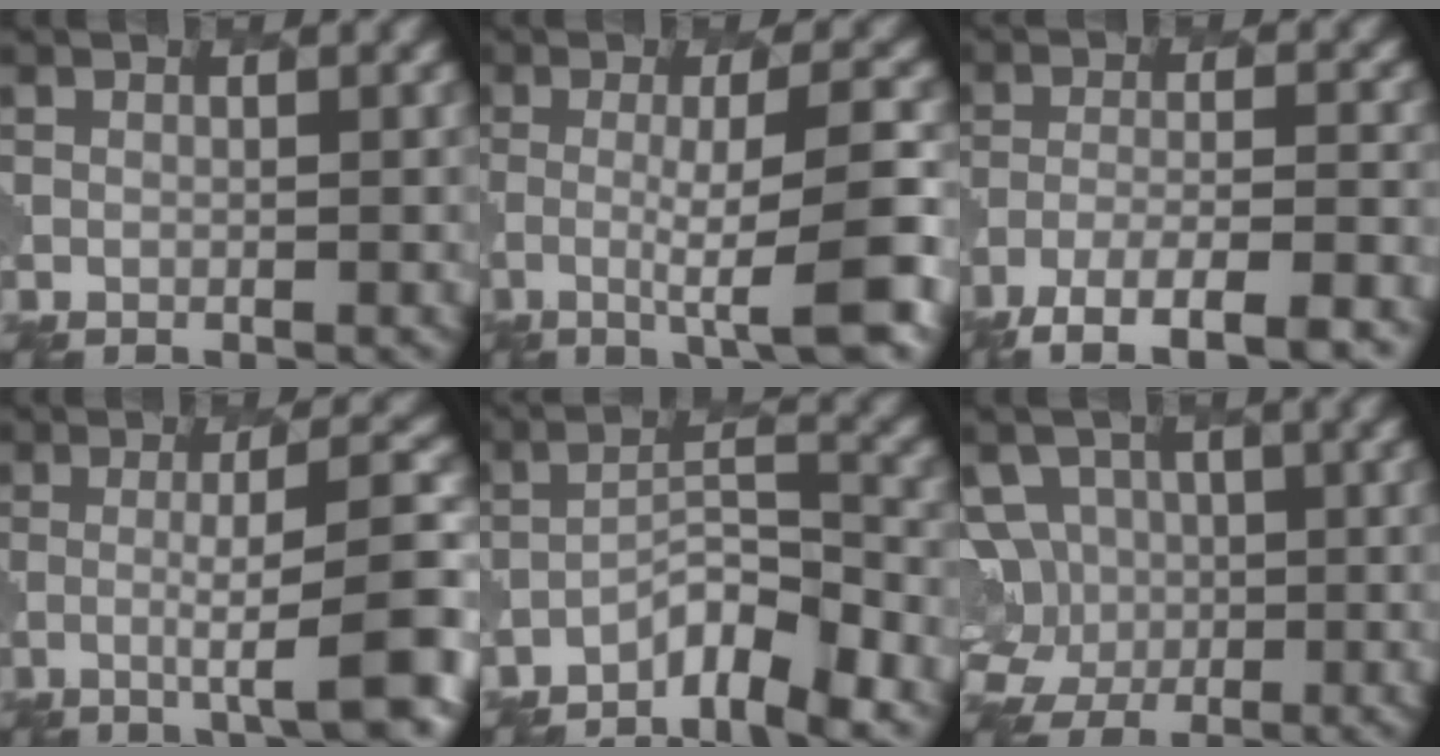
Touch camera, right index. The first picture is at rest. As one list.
[{"total": 6.8, "force": [-1.5, 1.1, 6.6], "torque": [-0.098, 0.001, -0.036]}, {"total": 7.3, "force": [-5.6, 1.6, 4.5], "torque": [-0.076, -0.001, -0.100]}, {"total": 7.7, "force": [-1.7, 1.2, 7.4], "torque": [-0.102, 0.011, -0.039]}, {"total": 4.2, "force": [-3.2, 0.7, 2.5], "torque": [-0.044, 0.007, -0.064]}, {"total": 7.3, "force": [1.1, 6.6, 3.1], "torque": [-0.074, 0.032, -0.011]}]